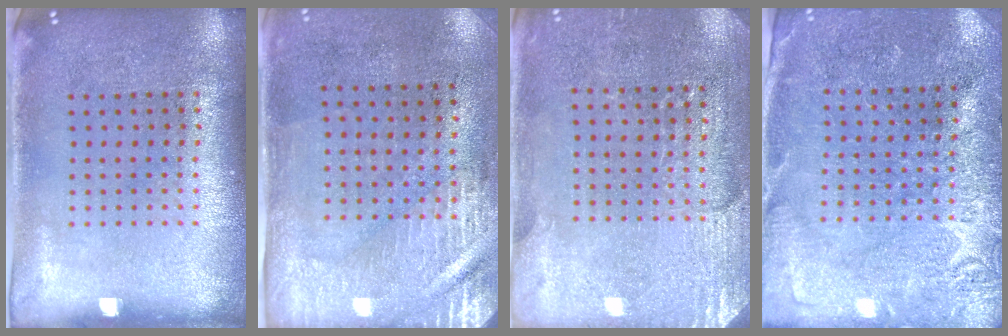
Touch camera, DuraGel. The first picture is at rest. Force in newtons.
{"total": 2.9, "press": 2.5, "slide": 1.5}
{"total": 2.9, "press": 2.8, "slide": 0.8}
{"total": 2.7, "press": 2.7, "slide": 0.2}